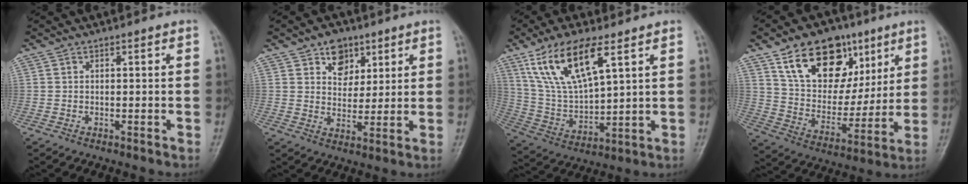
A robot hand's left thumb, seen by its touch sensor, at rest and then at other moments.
{"total": 6.9, "force": [3.7, 5.0, 2.9], "torque": [-0.011, -0.016, 0.058]}
{"total": 14.9, "force": [7.9, 5.3, 11.5], "torque": [-0.218, -0.027, 0.162]}
{"total": 20.2, "force": [10.5, 13.2, 11.2], "torque": [-0.126, -0.033, 0.184]}